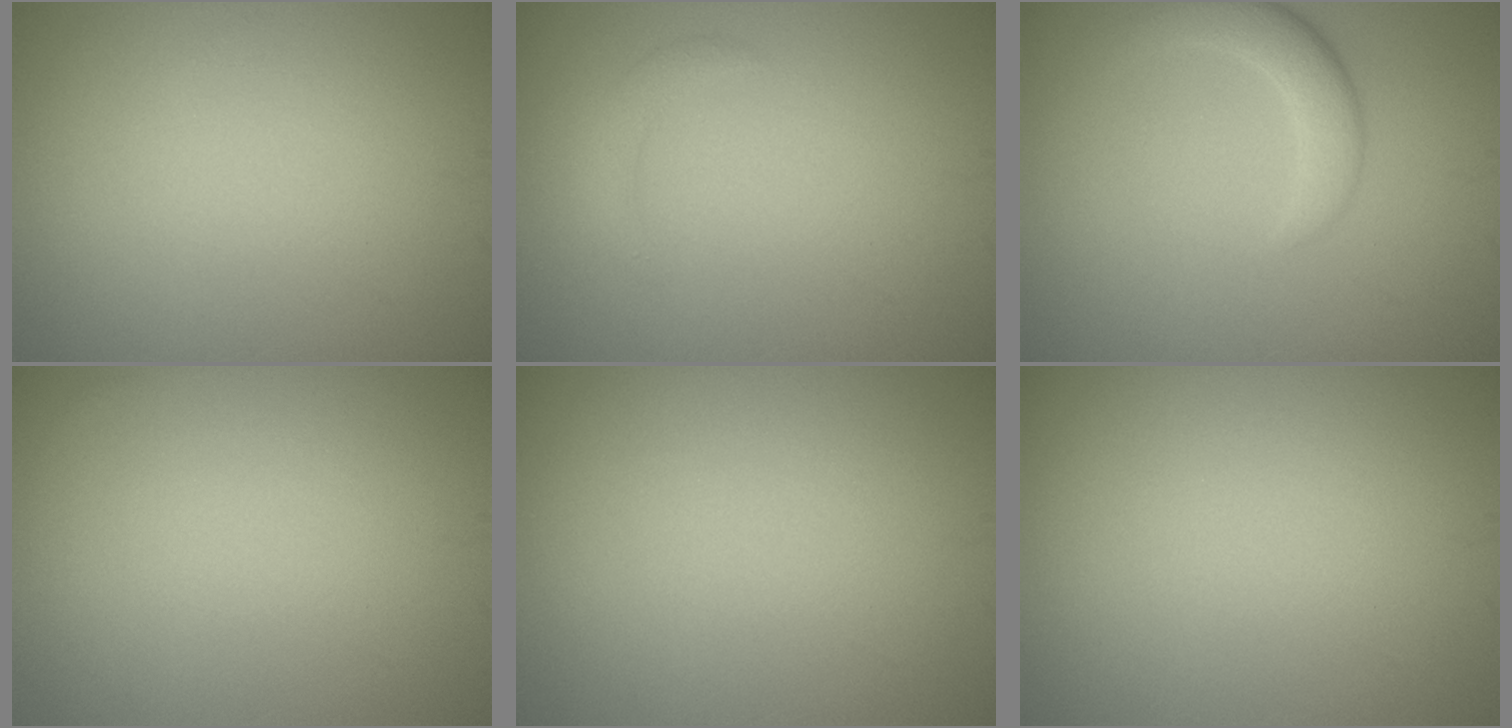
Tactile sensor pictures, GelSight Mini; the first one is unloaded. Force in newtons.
{"total": 1.4, "press": 1.4, "slide": 0.0}
{"total": 2.9, "press": 2.9, "slide": 0.2}
{"total": 0.0}
{"total": 0.0}
{"total": 0.0}